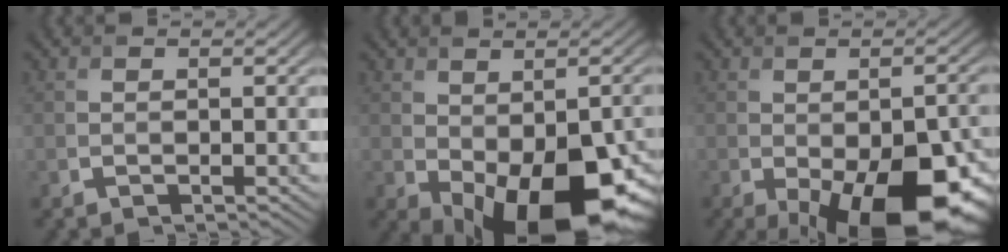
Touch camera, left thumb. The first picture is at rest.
{"total": 15.1, "force": [-5.7, 8.1, 11.4], "torque": [-0.161, -0.051, -0.057]}
{"total": 16.4, "force": [-6.9, 8.1, 12.4], "torque": [-0.161, -0.050, -0.068]}